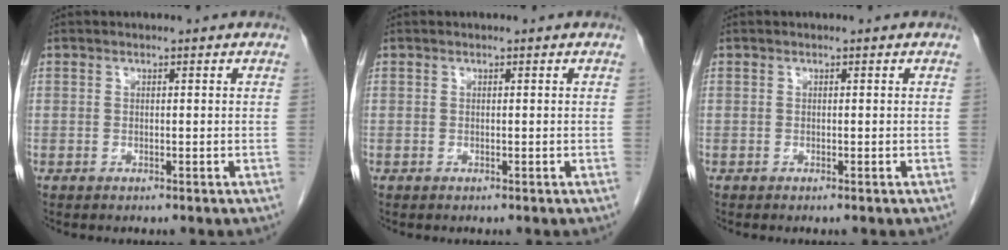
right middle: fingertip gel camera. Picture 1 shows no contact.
{"total": 0.0}
{"total": 0.0}